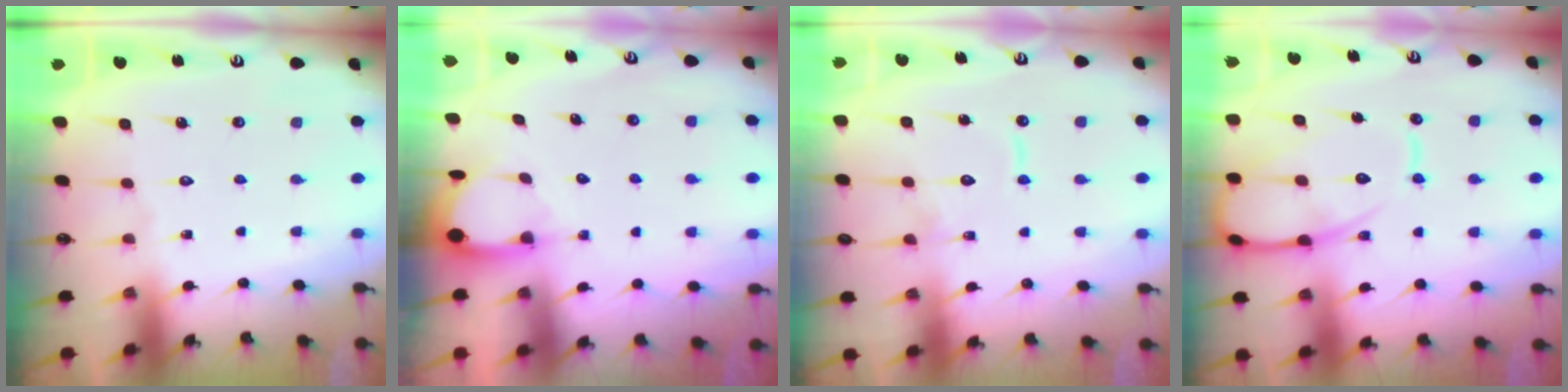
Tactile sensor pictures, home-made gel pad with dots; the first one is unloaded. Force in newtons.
{"total": 3.6, "press": 3.6, "slide": 0.4}
{"total": 9.8, "press": 9.8, "slide": 0.9}
{"total": 13.0, "press": 12.9, "slide": 1.3}